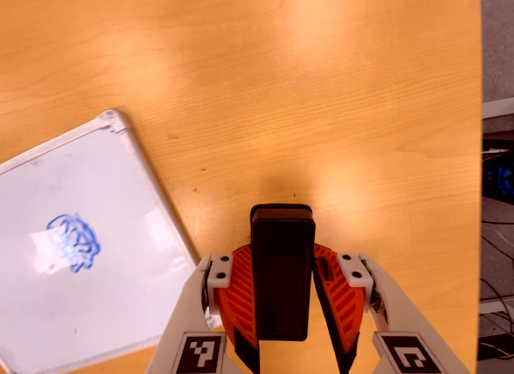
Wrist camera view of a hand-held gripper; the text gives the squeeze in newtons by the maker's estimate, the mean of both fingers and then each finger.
{"total": 5.9, "left": 4.4, "right": 7.3}